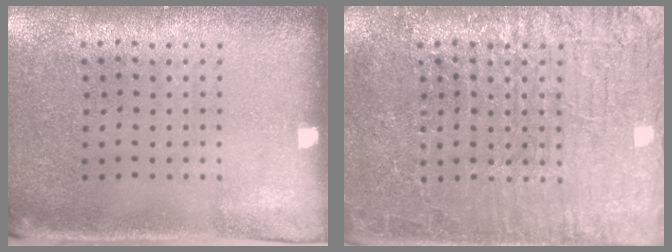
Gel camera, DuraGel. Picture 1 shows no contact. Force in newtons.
{"total": 5.1, "press": 5.0, "slide": 0.8}